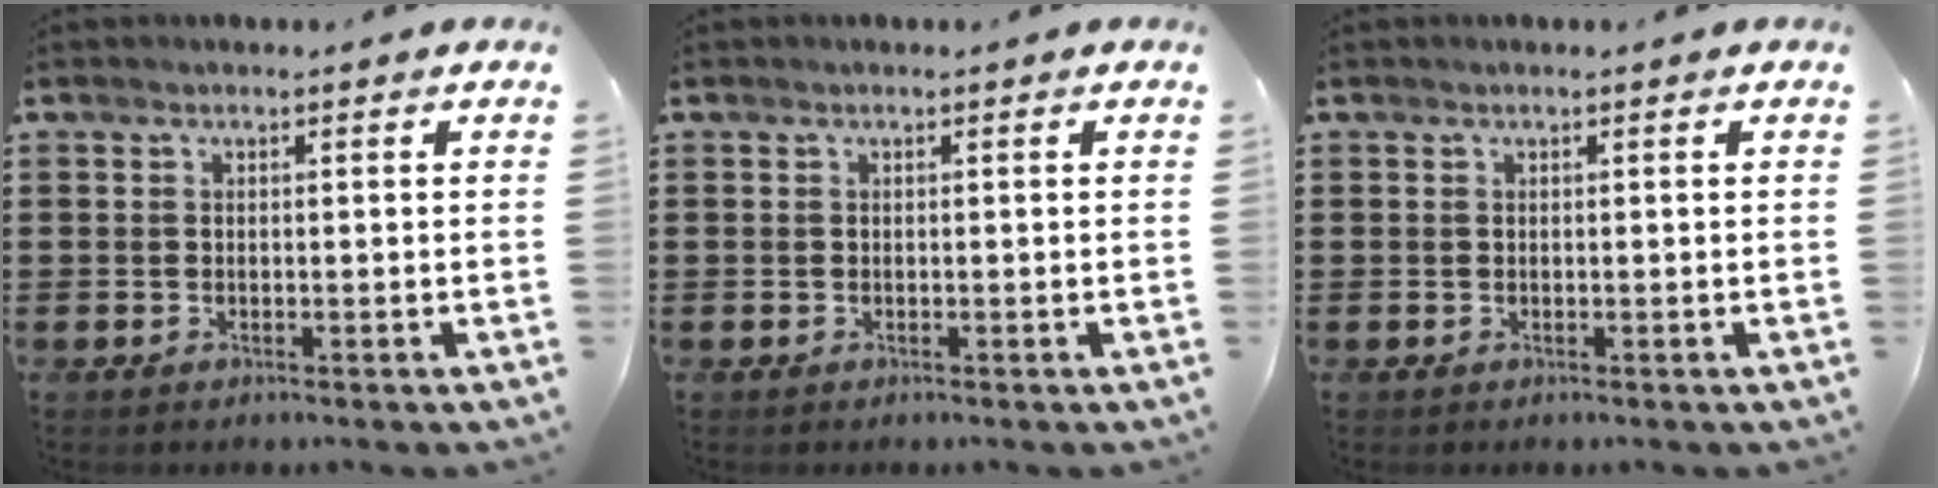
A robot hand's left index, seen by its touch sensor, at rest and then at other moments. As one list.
[{"total": 0.0}, {"total": 0.0}]